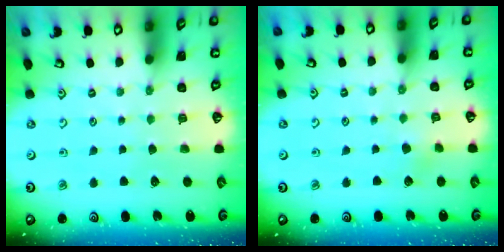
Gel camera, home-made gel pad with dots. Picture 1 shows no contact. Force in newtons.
{"total": 1.9, "press": 1.9, "slide": 0.2}